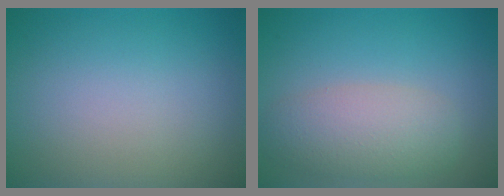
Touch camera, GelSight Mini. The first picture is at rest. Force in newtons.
{"total": 4.4, "press": 4.4, "slide": 0.3}